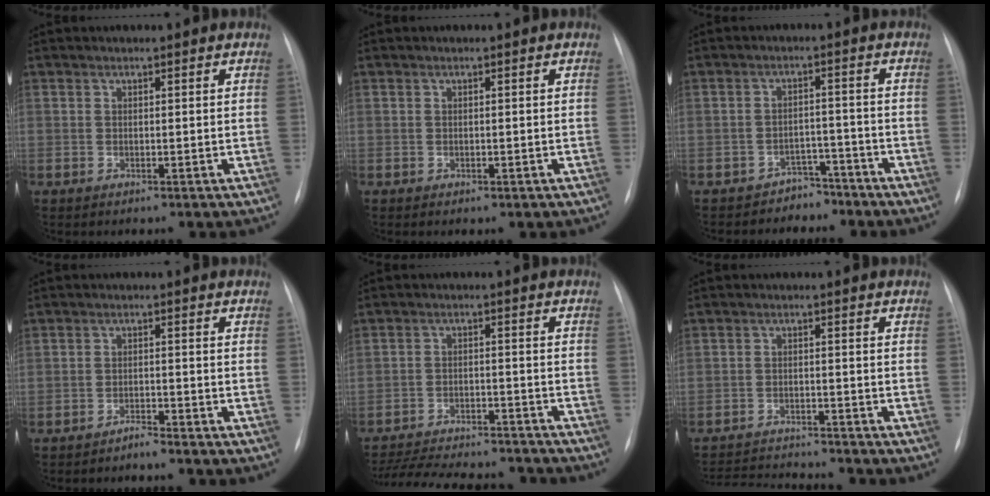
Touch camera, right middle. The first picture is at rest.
{"total": 0.6, "force": [-0.3, 0.4, 0.3], "torque": [-0.003, 0.001, -0.003]}
{"total": 3.8, "force": [-3.3, 1.9, -0.4], "torque": [0.006, 0.010, -0.046]}
{"total": 1.8, "force": [-1.7, 0.0, 0.4], "torque": [-0.008, -0.003, -0.027]}
{"total": 19.3, "force": [-17.7, 3.9, 6.7], "torque": [-0.150, -0.015, -0.248]}
{"total": 9.8, "force": [-9.5, 0.0, 2.2], "torque": [-0.039, -0.002, -0.150]}